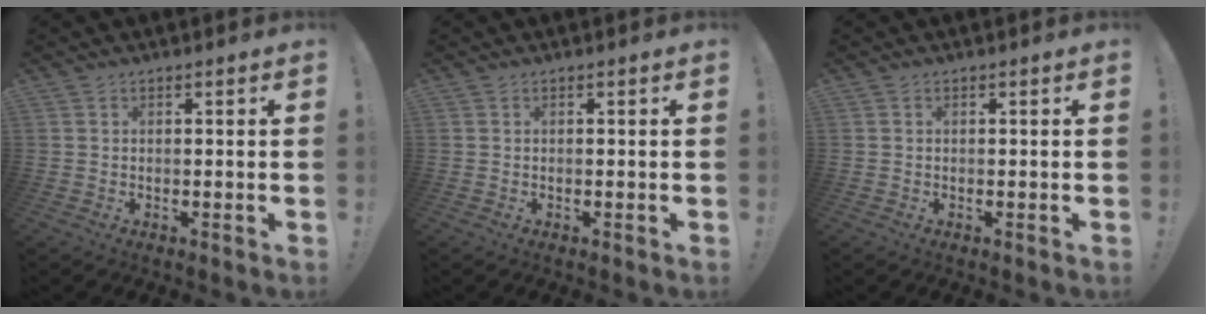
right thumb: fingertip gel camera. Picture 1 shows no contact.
{"total": 0.0}
{"total": 0.0}